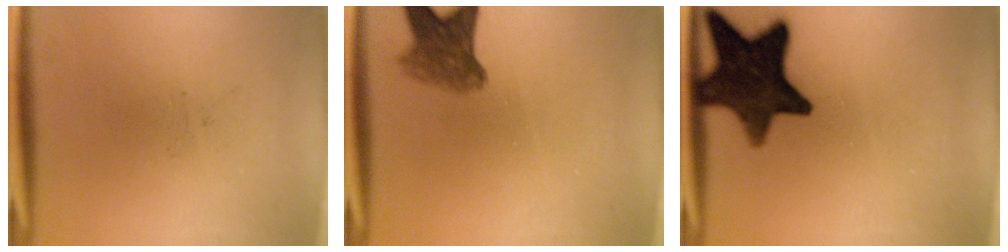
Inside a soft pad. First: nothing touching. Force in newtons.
{"total": 5.0}
{"total": 14.4}